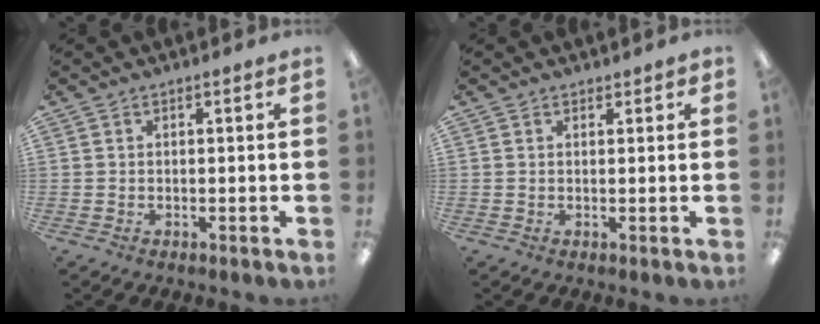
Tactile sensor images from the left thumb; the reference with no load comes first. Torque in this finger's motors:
{"motor_torque": [-0.06, 0.12, -0.34, 0.00, -0.01]}